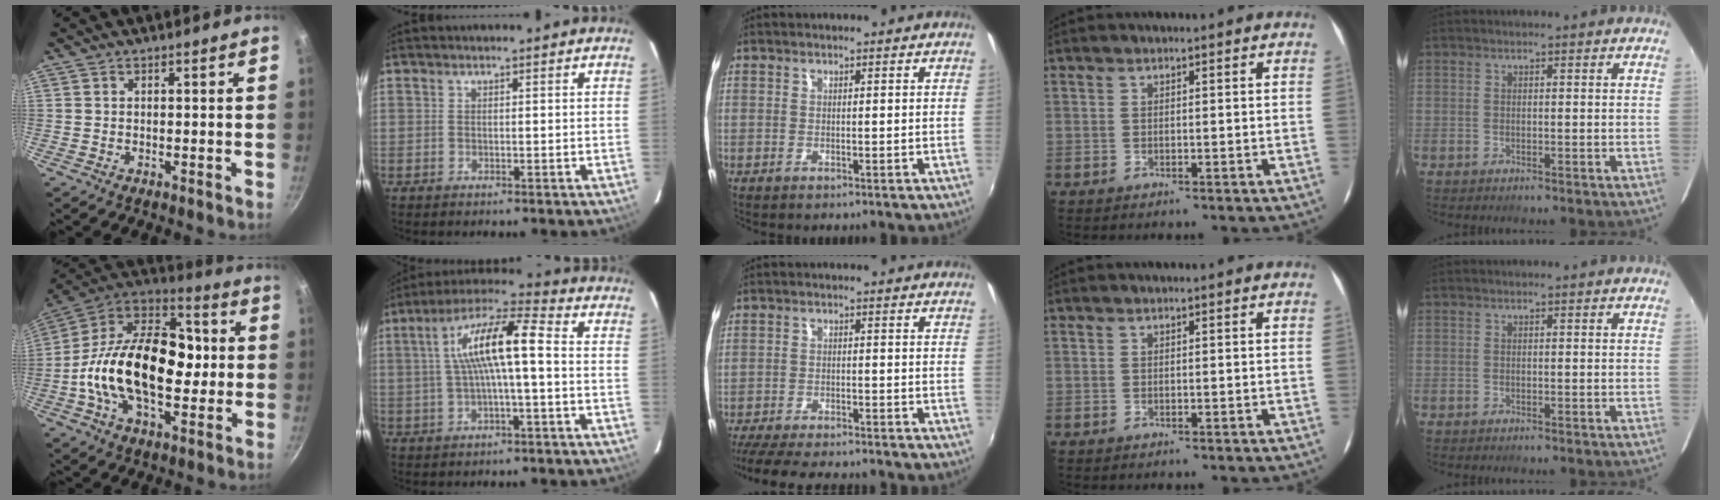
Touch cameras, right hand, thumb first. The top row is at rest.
{"thumb": {"total": 26.4, "force": [-1.9, 15.8, 21.0], "torque": [-0.339, 0.045, -0.049]}, "index": {"total": 12.1, "force": [0.4, 2.0, 11.9], "torque": [-0.219, 0.026, 0.005]}, "middle": {"total": 13.2, "force": [-11.8, 1.7, 5.7], "torque": [-0.125, -0.026, -0.183]}}